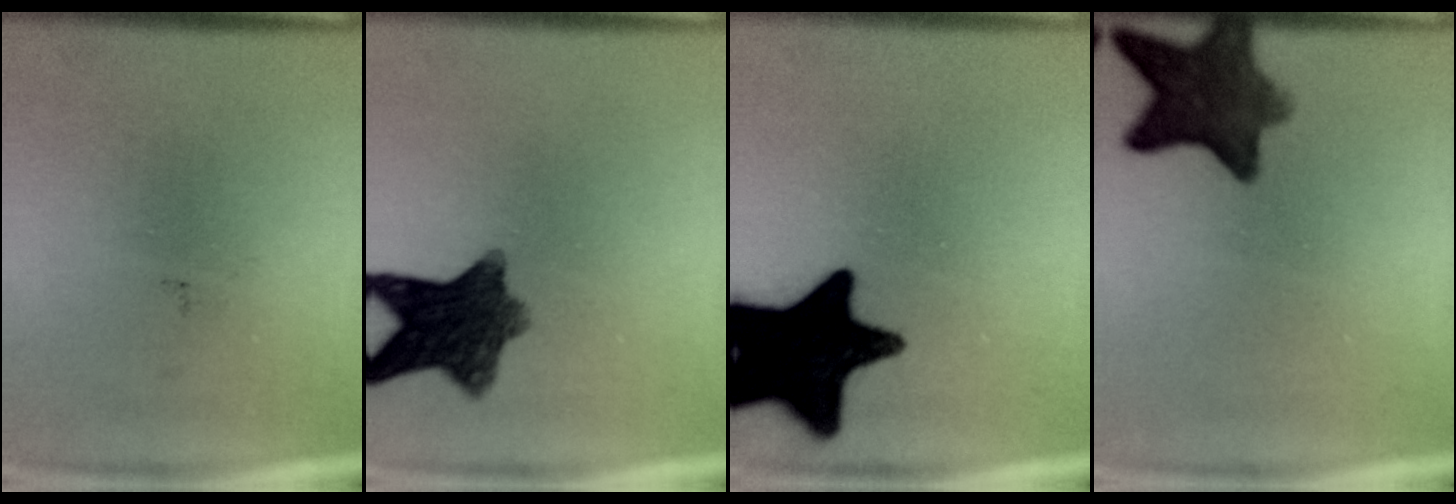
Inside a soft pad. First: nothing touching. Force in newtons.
{"total": 9.5}
{"total": 18.8}
{"total": 9.7}